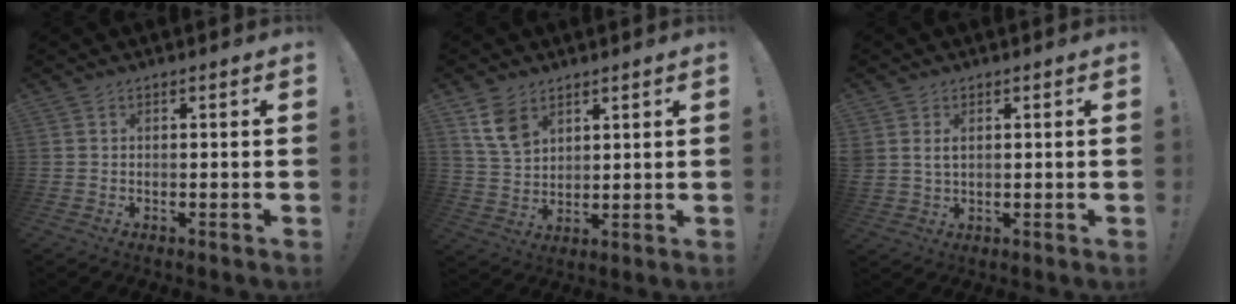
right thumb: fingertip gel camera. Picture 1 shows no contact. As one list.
[{"total": 8.7, "force": [5.3, 5.5, 4.3], "torque": [-0.074, -0.020, 0.106]}, {"total": 2.8, "force": [1.1, 1.9, 1.8], "torque": [-0.028, -0.001, 0.020]}]